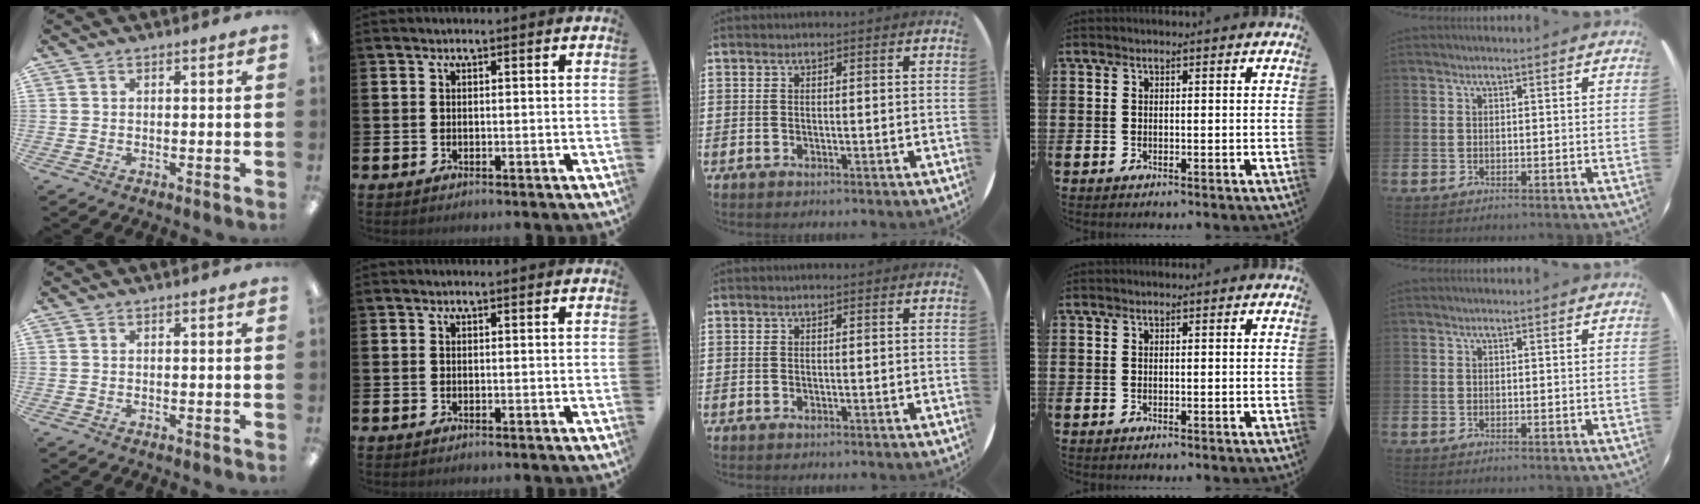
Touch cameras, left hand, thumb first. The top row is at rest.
{}